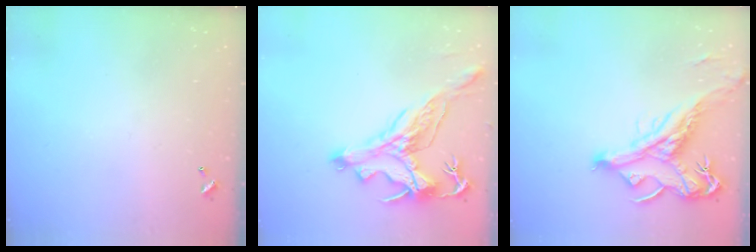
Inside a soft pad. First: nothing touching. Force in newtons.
{"total": 3.9, "press": 3.5, "slide": 1.6}
{"total": 3.5, "press": 3.3, "slide": 1.3}